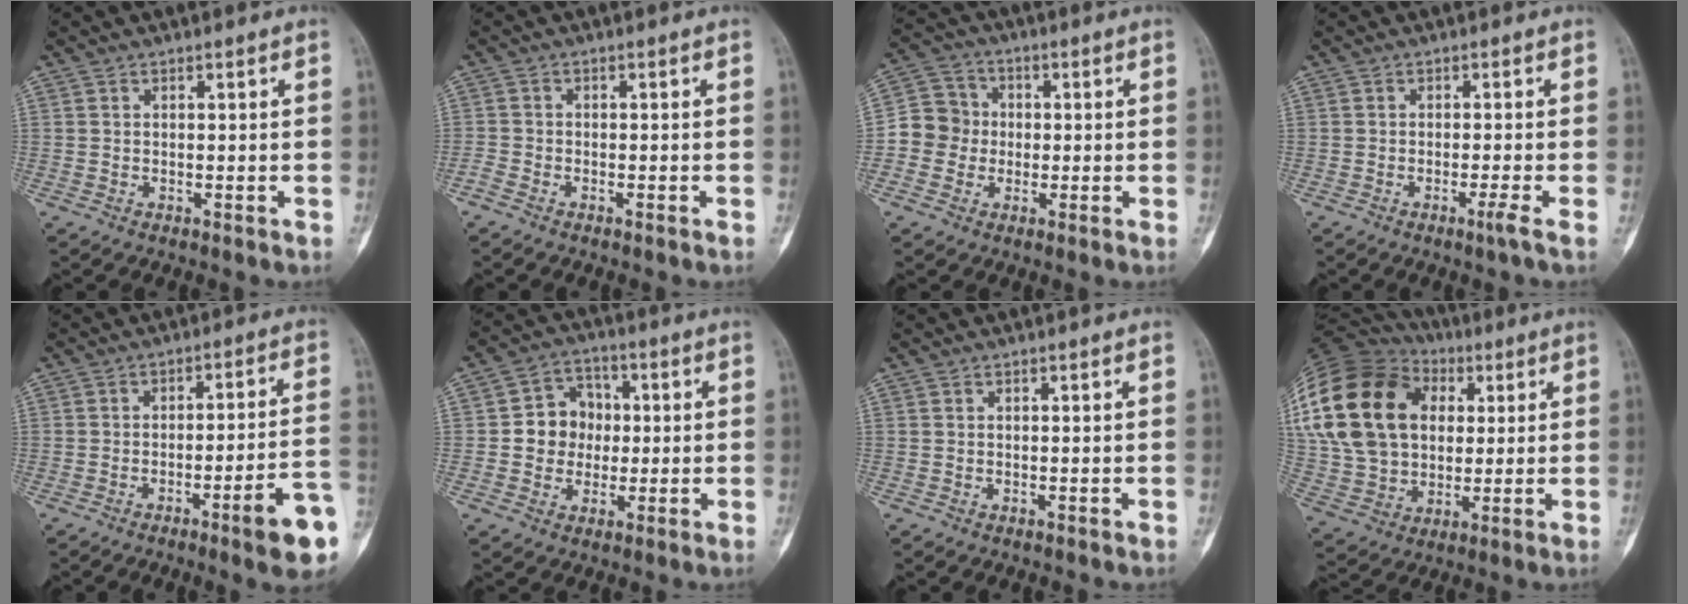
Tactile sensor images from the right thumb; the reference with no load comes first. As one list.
[{"total": 1.8, "force": [-1.5, 0.7, 0.7], "torque": [-0.025, 0.001, -0.034]}, {"total": 8.0, "force": [-0.8, 7.7, 2.1], "torque": [-0.008, 0.021, -0.026]}, {"total": 2.1, "force": [-1.1, -0.7, 1.6], "torque": [-0.038, -0.004, -0.024]}, {"total": 11.2, "force": [-5.2, 1.1, 9.9], "torque": [-0.131, 0.027, -0.068]}, {"total": 8.8, "force": [0.0, 7.8, 3.9], "torque": [-0.023, 0.019, -0.008]}, {"total": 0.0}, {"total": 28.3, "force": [6.5, 20.6, 18.4], "torque": [-0.385, 0.044, 0.130]}]